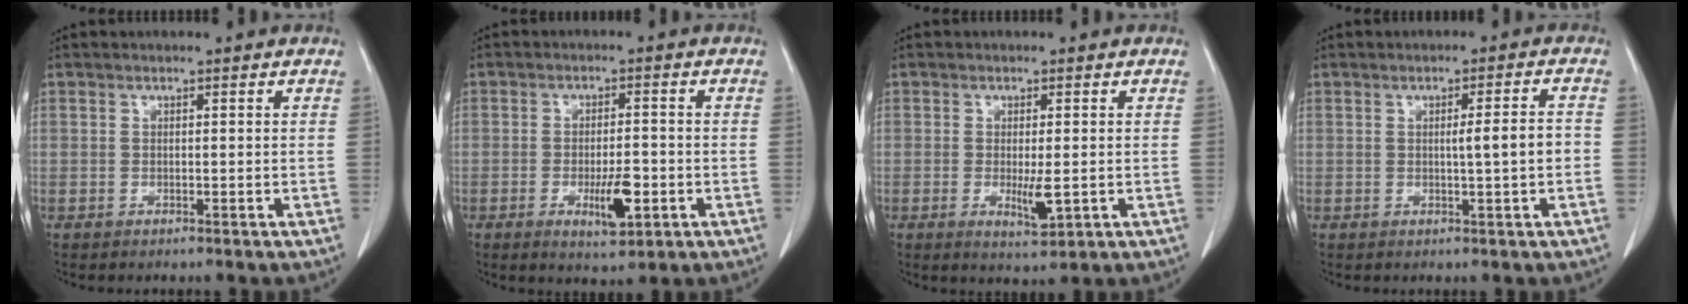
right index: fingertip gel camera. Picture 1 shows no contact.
{"total": 6.1, "force": [-2.0, 1.8, 5.4], "torque": [-0.090, -0.006, -0.025]}
{"total": 4.1, "force": [-0.8, 1.0, 3.9], "torque": [-0.065, -0.009, -0.007]}
{"total": 4.0, "force": [-0.4, -0.1, 4.0], "torque": [-0.060, 0.000, -0.006]}